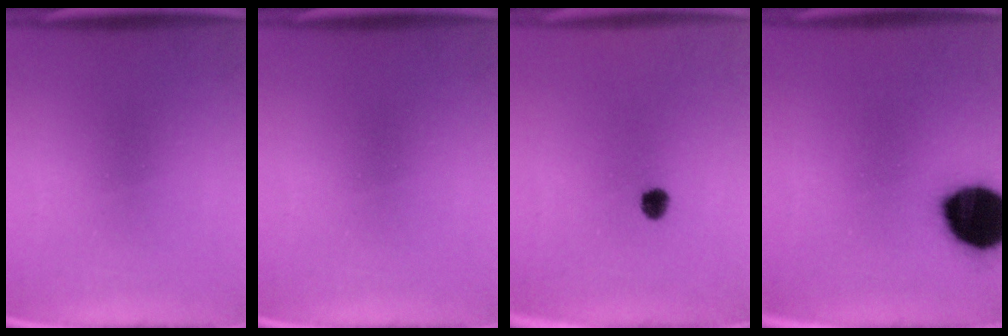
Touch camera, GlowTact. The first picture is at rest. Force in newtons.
{"total": 0.0}
{"total": 2.5}
{"total": 18.2}